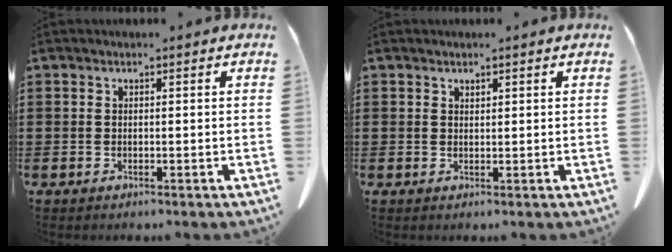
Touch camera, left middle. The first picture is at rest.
{"total": 0.8, "force": [0.7, 0.2, 0.1], "torque": [-0.005, 0.000, 0.014]}